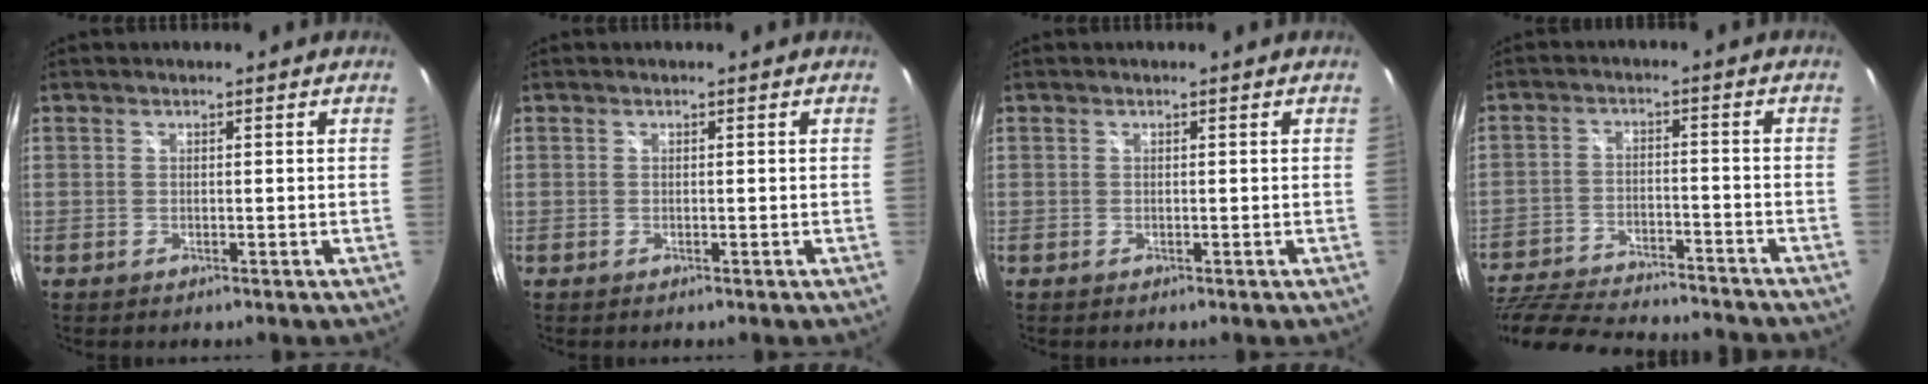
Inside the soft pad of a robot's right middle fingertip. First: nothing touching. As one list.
[{"total": 0.0}, {"total": 0.0}, {"total": 25.1, "force": [-21.4, 7.0, 11.2], "torque": [-0.241, -0.037, -0.317]}]